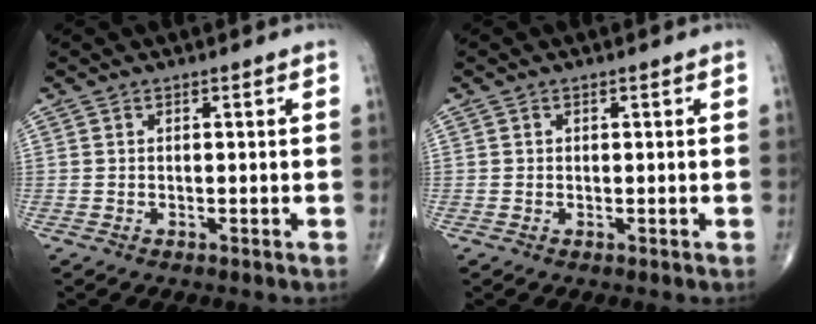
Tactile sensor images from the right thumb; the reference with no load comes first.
{"total": 0.0}